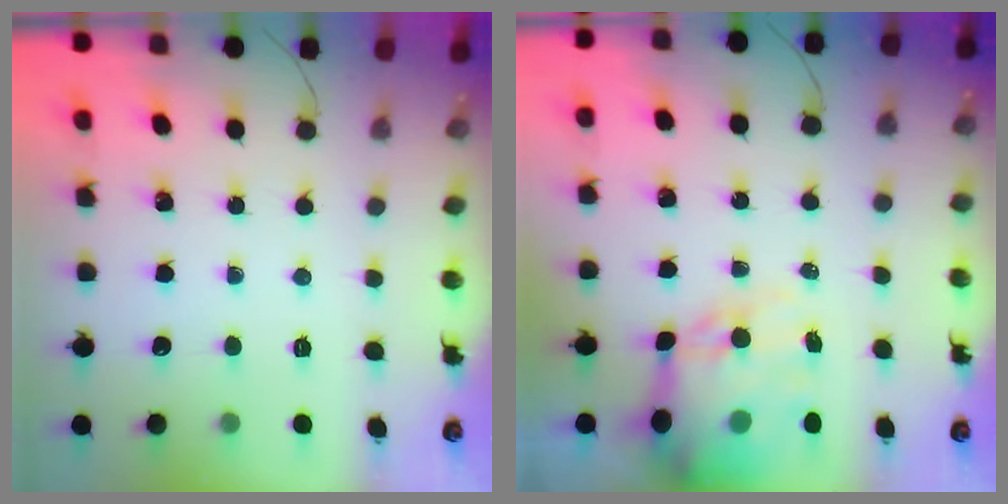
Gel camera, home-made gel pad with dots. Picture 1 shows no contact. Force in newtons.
{"total": 14.4, "press": 14.0, "slide": 3.4}